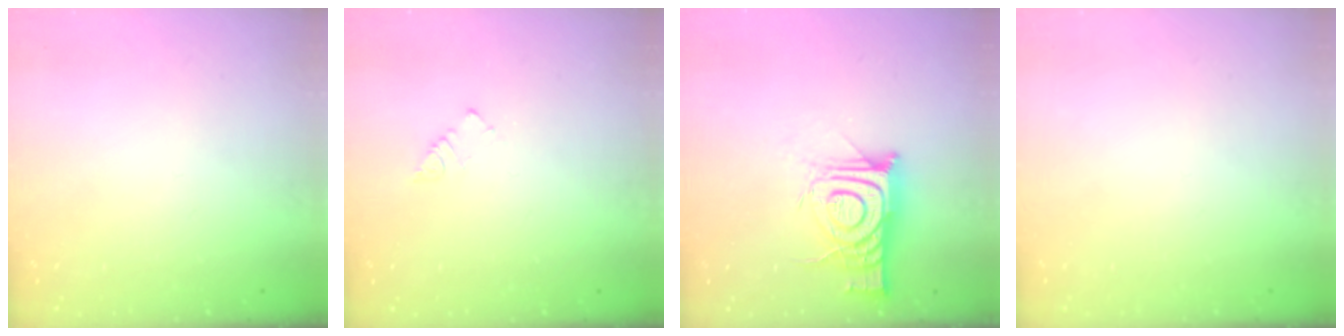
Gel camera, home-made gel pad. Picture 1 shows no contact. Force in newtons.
{"total": 2.3, "press": 2.3, "slide": 0.4}
{"total": 12.7, "press": 12.6, "slide": 1.1}
{"total": 1.5, "press": 1.5, "slide": 0.1}